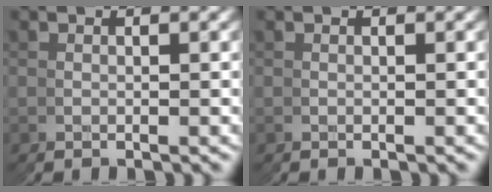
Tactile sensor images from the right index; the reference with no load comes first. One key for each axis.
{"total": 0.0}